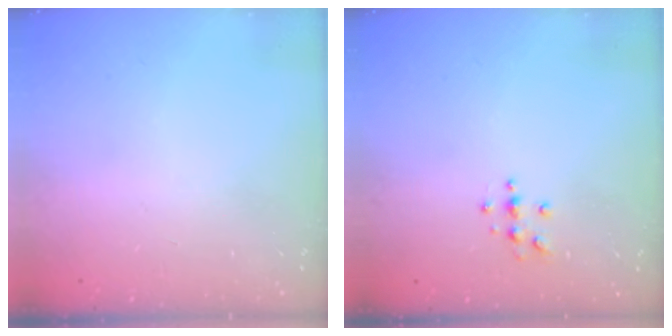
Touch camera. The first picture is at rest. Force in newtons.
{"total": 4.6, "press": 4.5, "slide": 0.6}